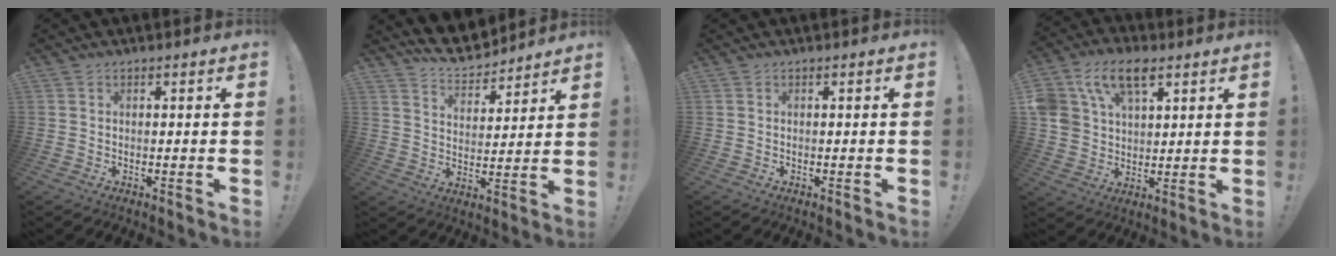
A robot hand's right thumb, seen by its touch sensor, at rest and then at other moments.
{"total": 9.7, "force": [8.8, 3.2, 2.4], "torque": [-0.054, -0.067, 0.166]}
{"total": 0.0}
{"total": 13.0, "force": [7.0, 8.4, 7.1], "torque": [-0.132, -0.019, 0.139]}